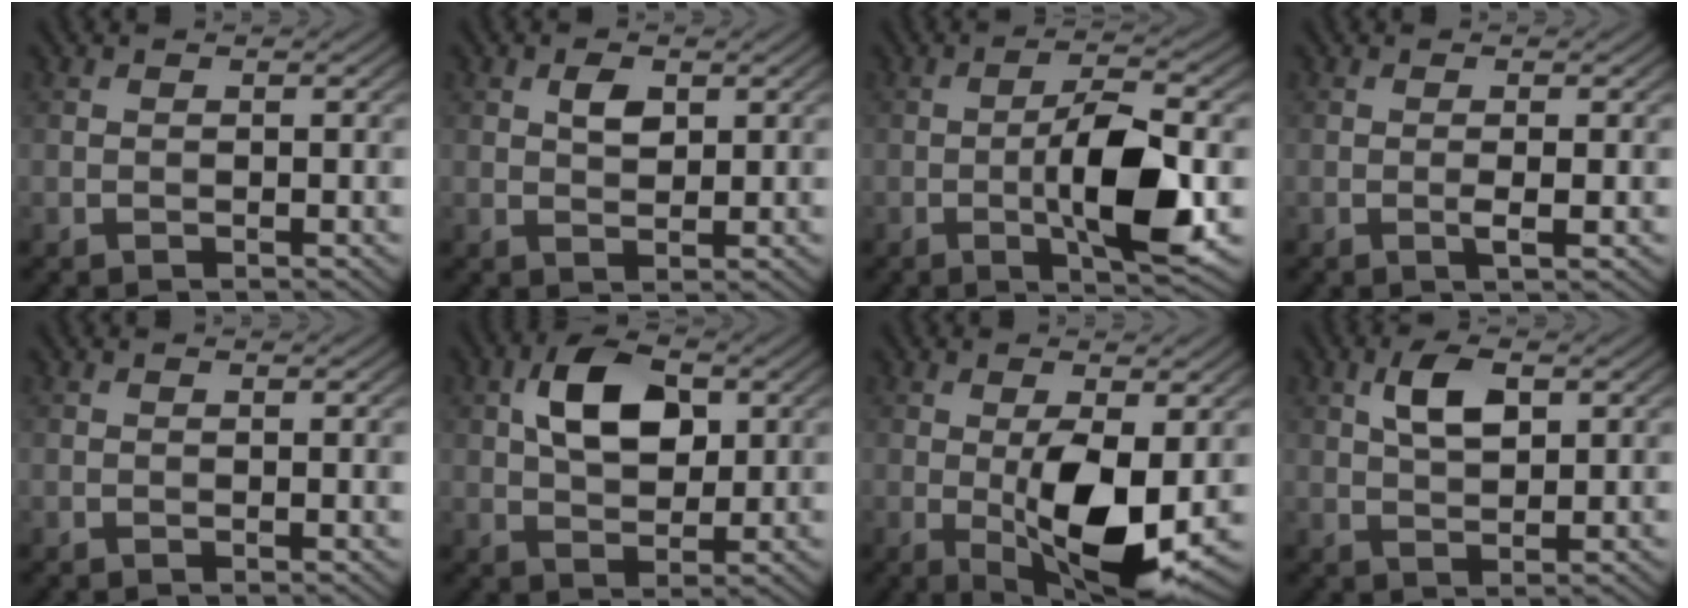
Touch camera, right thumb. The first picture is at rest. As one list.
[{"total": 2.5, "force": [1.0, 1.4, 1.8], "torque": [-0.037, -0.001, 0.018]}, {"total": 9.3, "force": [-2.1, 2.3, 8.8], "torque": [-0.147, 0.002, -0.038]}, {"total": 1.5, "force": [-0.3, 0.0, 1.4], "torque": [-0.030, -0.001, -0.008]}, {"total": 0.5, "force": [0.1, 0.0, 0.5], "torque": [-0.006, -0.001, 0.002]}, {"total": 8.0, "force": [2.2, 4.7, 6.1], "torque": [-0.117, 0.010, 0.034]}, {"total": 9.5, "force": [-1.2, 3.4, 8.8], "torque": [-0.157, -0.011, -0.012]}, {"total": 4.8, "force": [1.8, 2.2, 3.9], "torque": [-0.085, 0.005, 0.034]}]